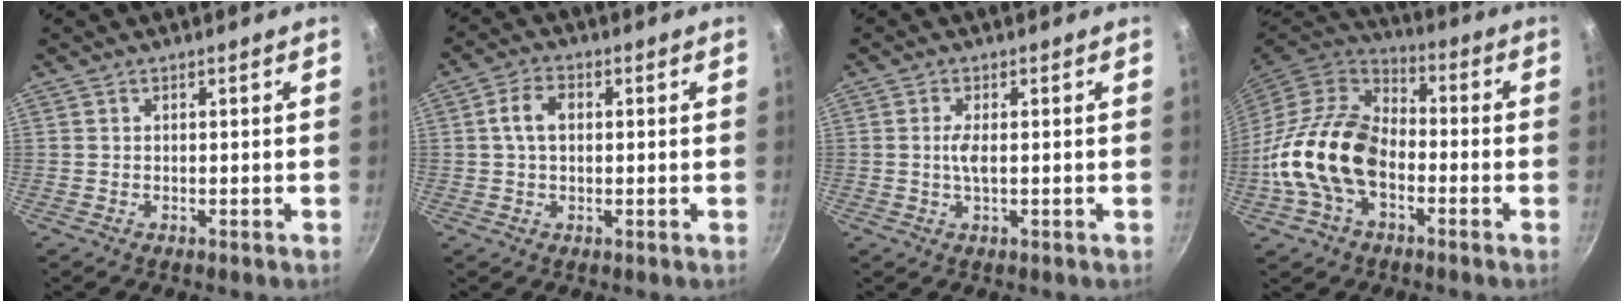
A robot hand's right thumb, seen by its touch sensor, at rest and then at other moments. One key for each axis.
{"total": 5.2, "fx": 0.6, "fy": 3.4, "fz": 3.9, "tx": -0.065, "ty": 0.011, "tz": 0.007}
{"total": 2.5, "fx": 0.0, "fy": 0.6, "fz": 2.5, "tx": -0.059, "ty": 0.000, "tz": 0.000}
{"total": 18.9, "fx": -4.2, "fy": 12.5, "fz": 13.5, "tx": -0.231, "ty": 0.036, "tz": -0.095}